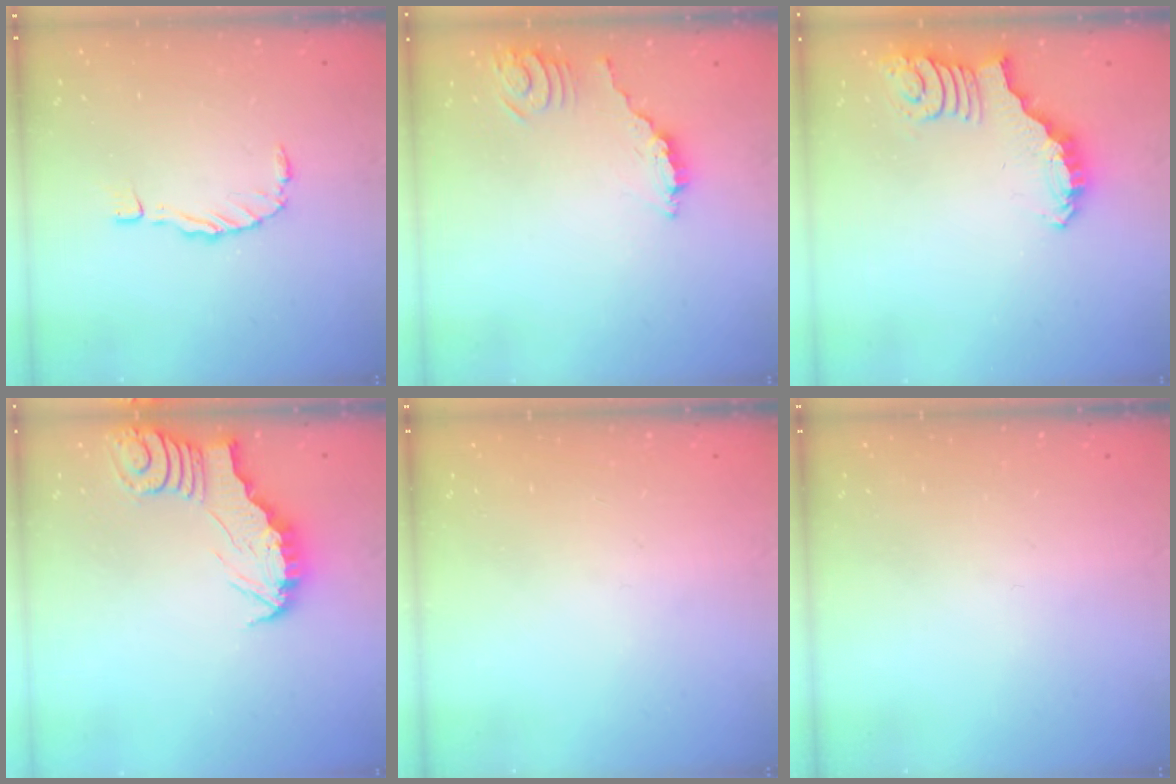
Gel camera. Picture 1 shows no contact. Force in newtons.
{"total": 3.0, "press": 3.0, "slide": 0.1}
{"total": 2.5, "press": 2.5, "slide": 0.5}
{"total": 2.6, "press": 2.6, "slide": 0.2}
{"total": 0.0}
{"total": 0.0}